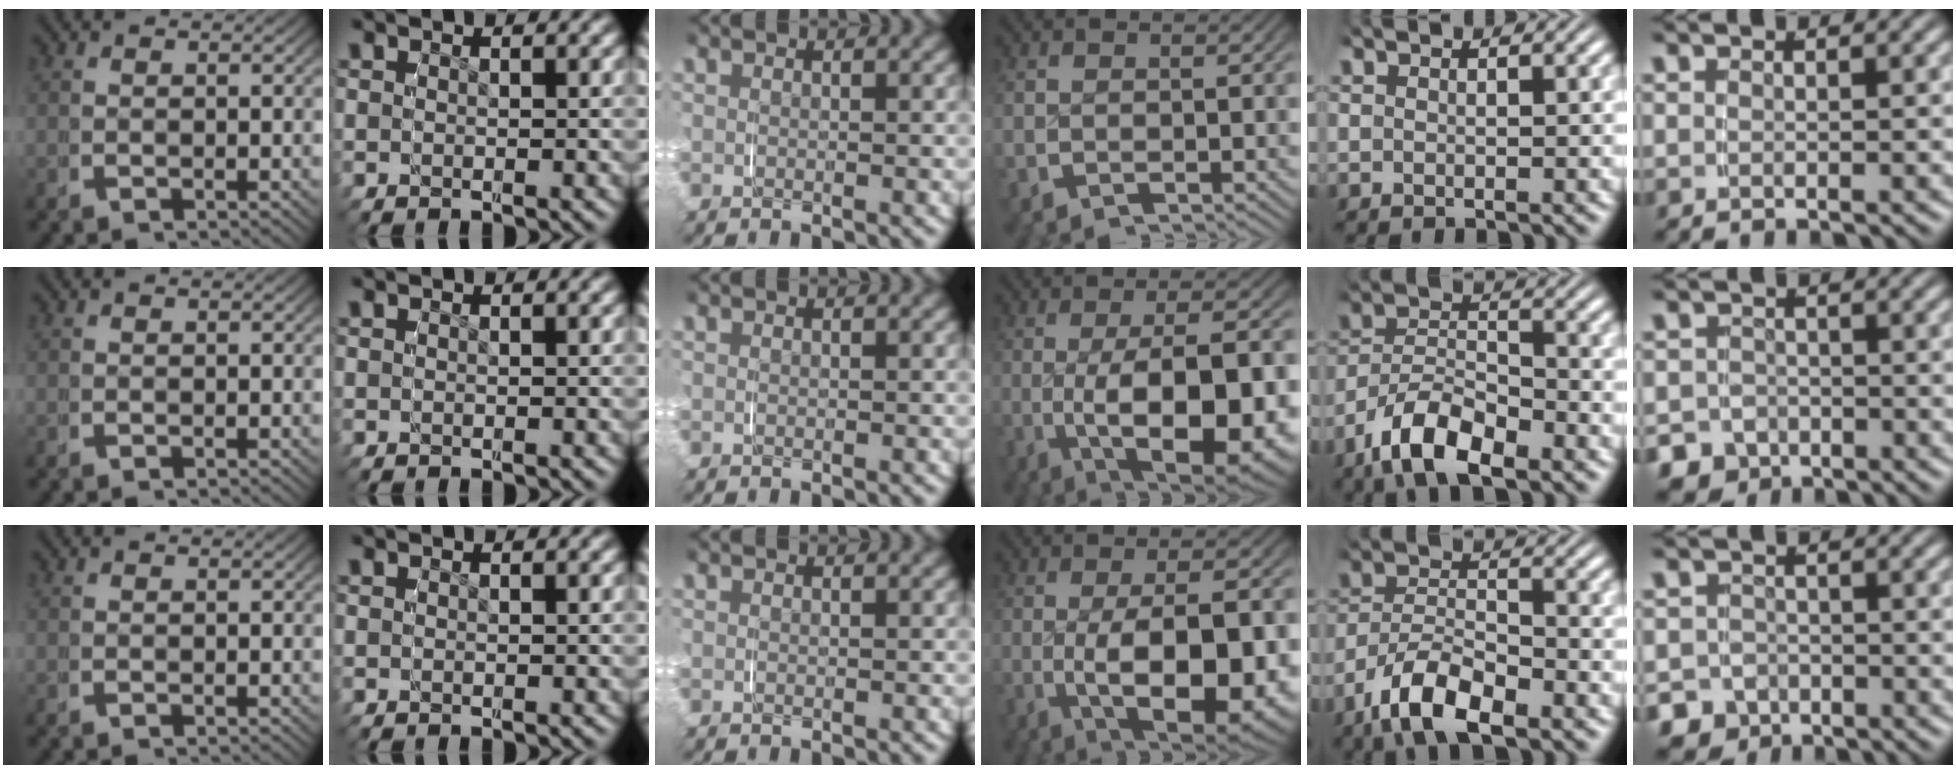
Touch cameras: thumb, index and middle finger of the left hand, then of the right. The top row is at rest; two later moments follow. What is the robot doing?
{"motion": "grasp_and_lifting", "object": "paper plate"}